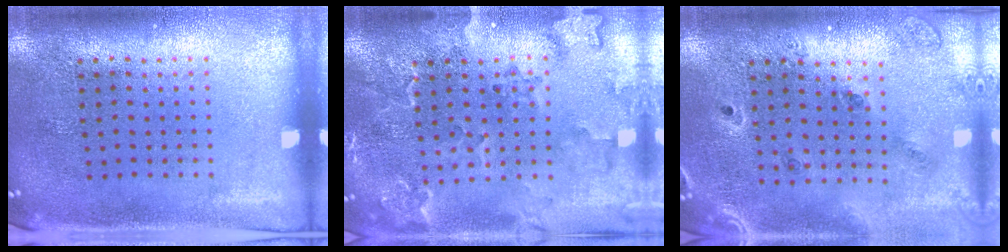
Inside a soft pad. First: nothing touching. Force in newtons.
{"total": 2.4, "press": 2.2, "slide": 0.9}
{"total": 1.4, "press": 1.3, "slide": 0.4}